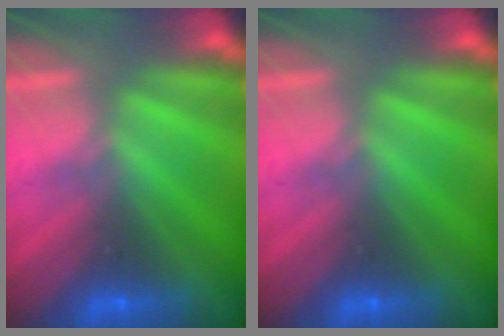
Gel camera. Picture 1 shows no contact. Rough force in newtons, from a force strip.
{"total": 0.0}